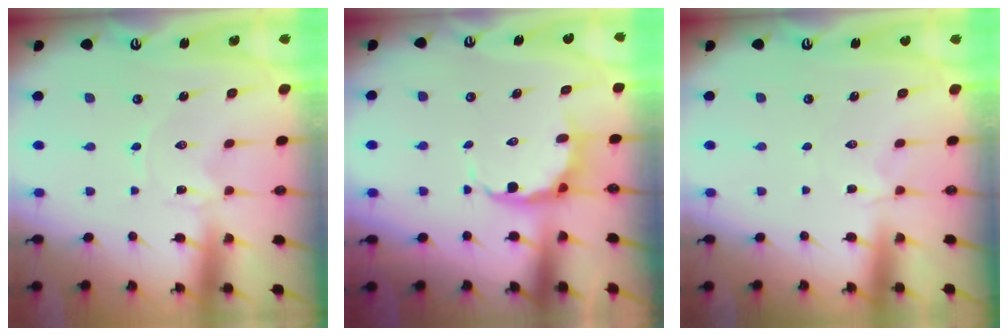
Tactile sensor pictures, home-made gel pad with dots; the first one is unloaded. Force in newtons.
{"total": 6.2, "press": 5.8, "slide": 2.1}
{"total": 2.7, "press": 2.6, "slide": 0.6}